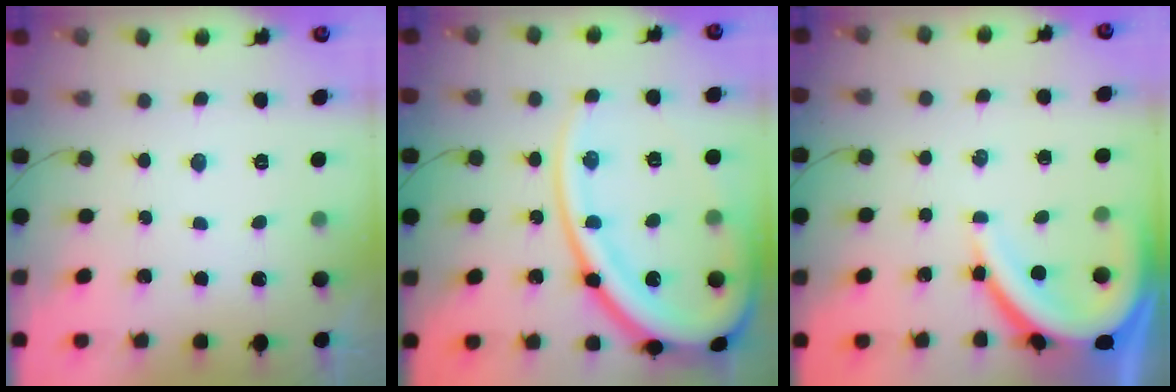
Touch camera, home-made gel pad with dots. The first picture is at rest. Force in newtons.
{"total": 25.0, "press": 24.9, "slide": 2.8}
{"total": 10.9, "press": 10.8, "slide": 1.1}